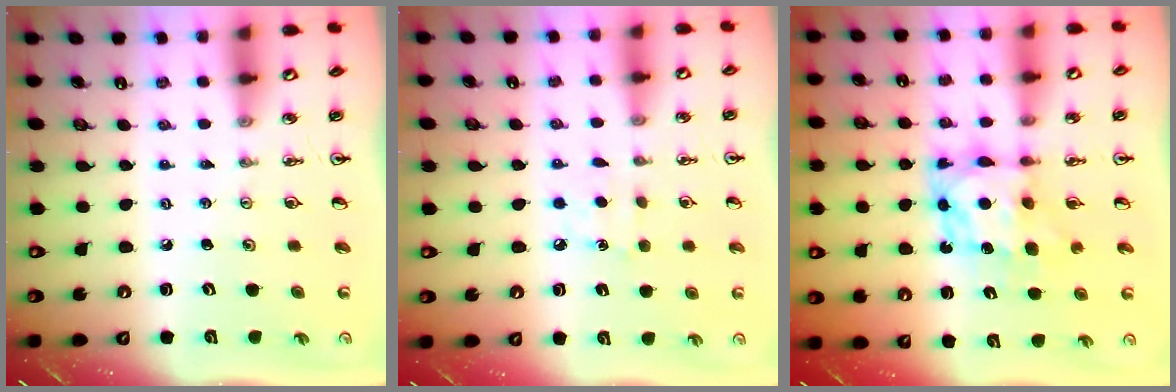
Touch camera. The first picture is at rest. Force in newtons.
{"total": 6.4, "press": 6.3, "slide": 0.7}
{"total": 7.8, "press": 7.8, "slide": 0.7}